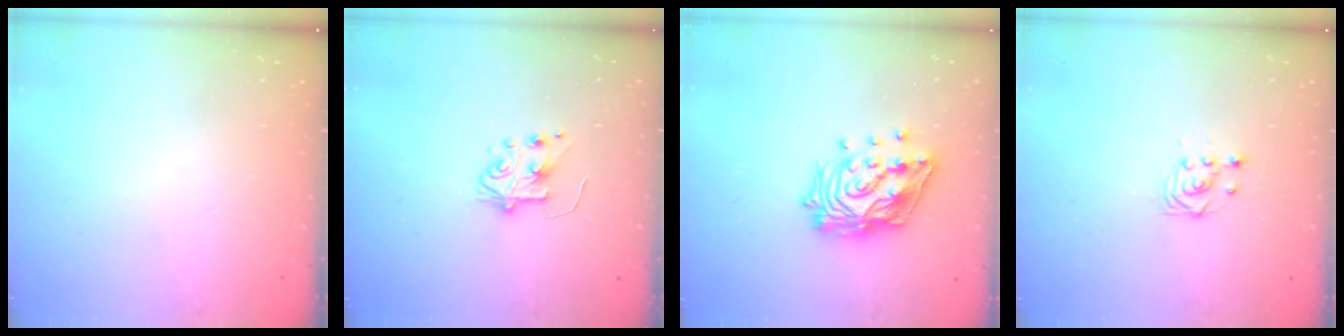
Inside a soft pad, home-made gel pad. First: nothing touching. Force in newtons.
{"total": 5.8, "press": 5.8, "slide": 0.6}
{"total": 17.5, "press": 17.5, "slide": 1.4}
{"total": 3.4, "press": 3.4, "slide": 0.5}